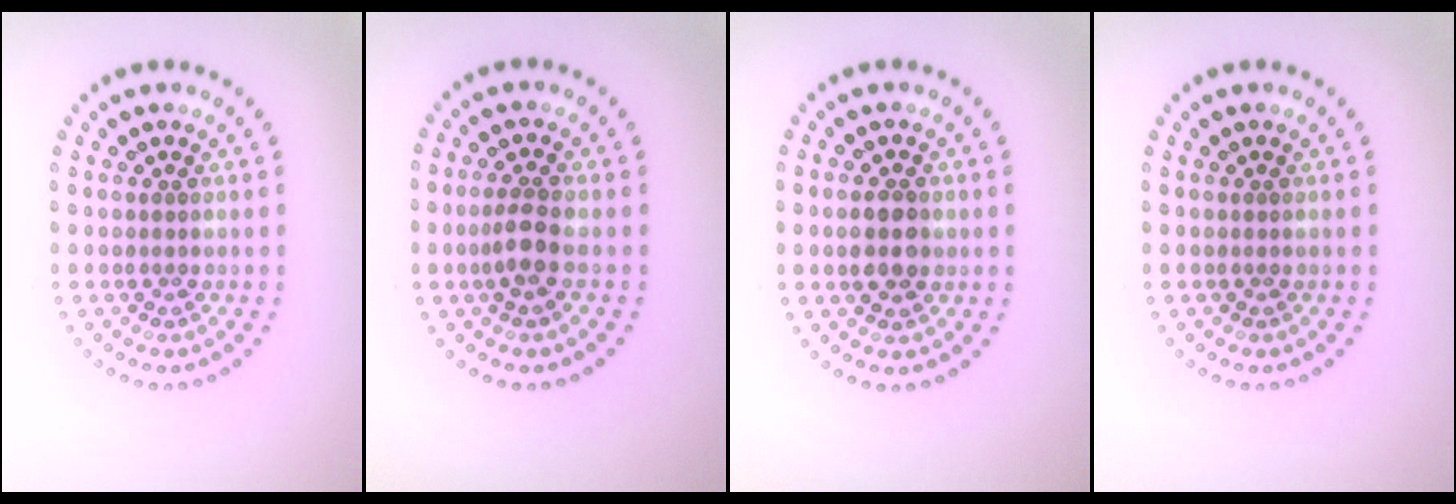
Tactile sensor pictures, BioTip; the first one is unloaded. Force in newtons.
{"total": 2.1, "press": 1.9, "slide": 1.0}
{"total": 3.3, "press": 3.3, "slide": 0.1}
{"total": 0.0}